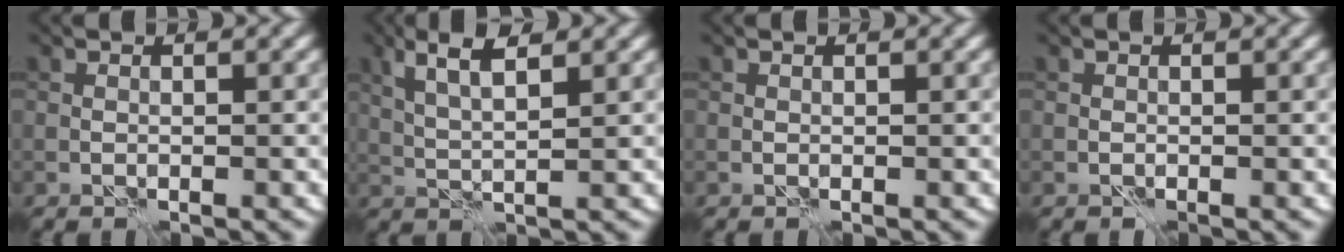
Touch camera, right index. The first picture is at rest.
{"total": 4.2, "force": [2.1, 0.9, 3.5], "torque": [-0.077, 0.003, 0.041]}
{"total": 0.0}
{"total": 0.0}